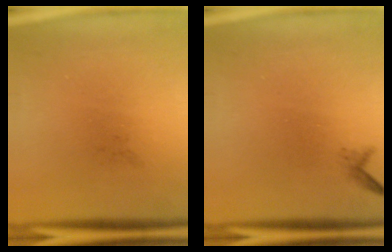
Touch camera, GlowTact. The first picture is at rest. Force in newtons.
{"total": 0.6}